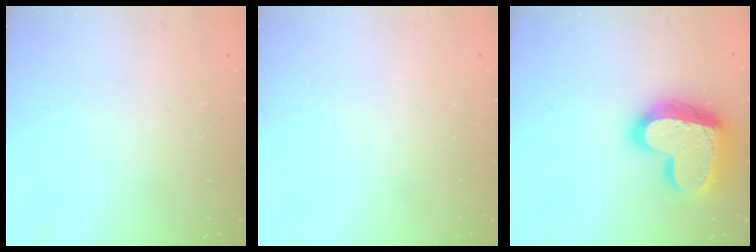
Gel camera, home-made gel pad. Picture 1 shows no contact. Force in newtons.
{"total": 0.0}
{"total": 21.7, "press": 21.6, "slide": 1.9}